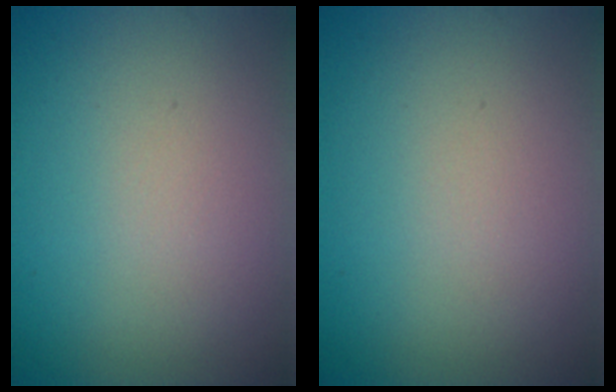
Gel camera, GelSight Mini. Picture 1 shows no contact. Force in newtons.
{"total": 0.0}